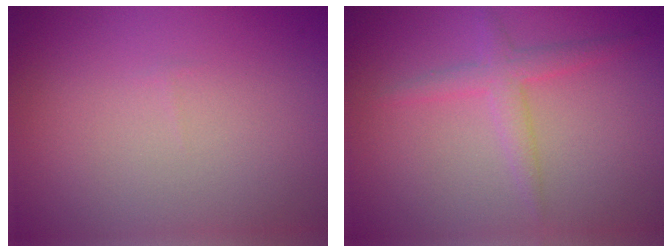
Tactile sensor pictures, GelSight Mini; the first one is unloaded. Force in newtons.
{"total": 2.2, "press": 2.2, "slide": 0.1}